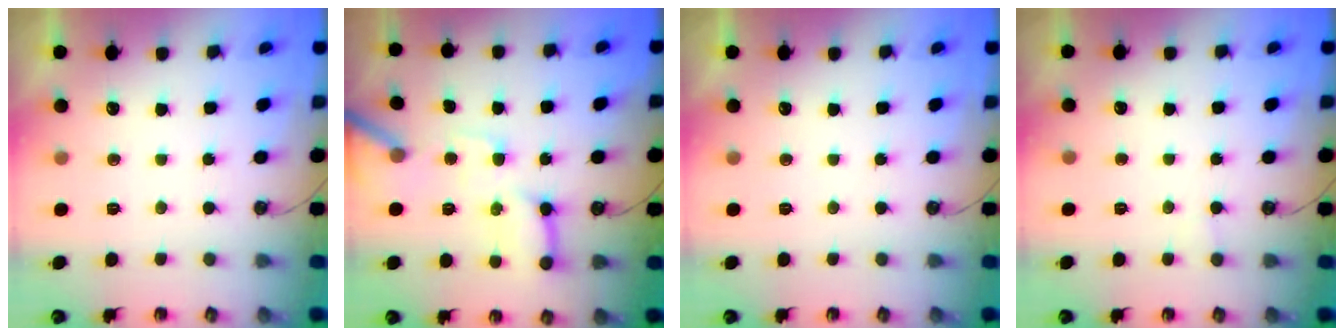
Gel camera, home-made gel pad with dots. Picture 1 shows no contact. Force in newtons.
{"total": 13.9, "press": 13.8, "slide": 1.7}
{"total": 0.0}
{"total": 2.9, "press": 2.9, "slide": 0.2}